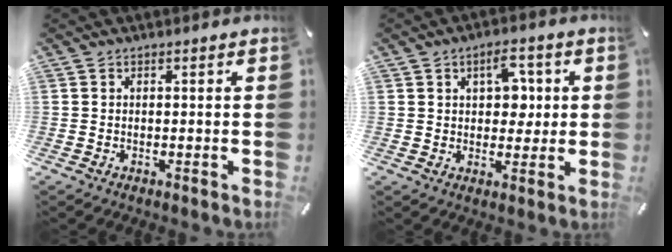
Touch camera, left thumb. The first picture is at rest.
{"total": 7.3, "force": [1.9, 5.2, 4.9], "torque": [-0.056, -0.004, 0.025]}